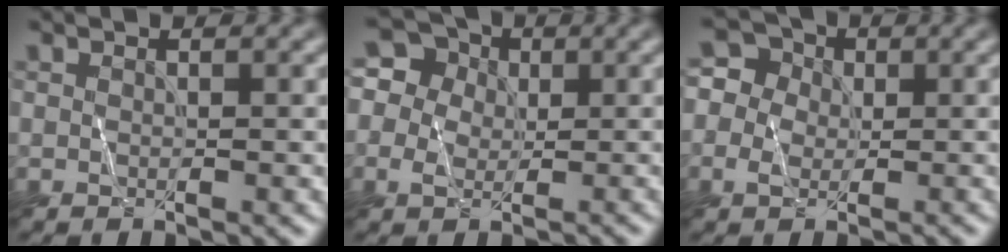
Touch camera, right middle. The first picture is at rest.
{"total": 5.7, "force": [1.4, 5.1, 2.3], "torque": [-0.023, 0.029, 0.001]}
{"total": 4.2, "force": [-0.3, 3.8, 1.7], "torque": [-0.006, 0.024, -0.025]}